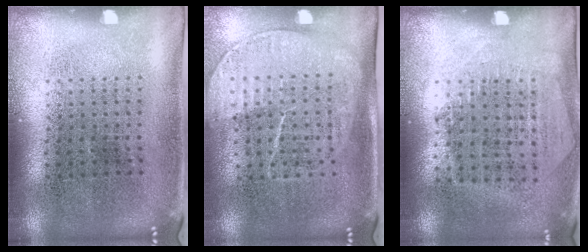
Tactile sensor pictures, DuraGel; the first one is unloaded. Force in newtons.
{"total": 1.7, "press": 1.4, "slide": 0.9}
{"total": 1.3, "press": 1.1, "slide": 0.6}